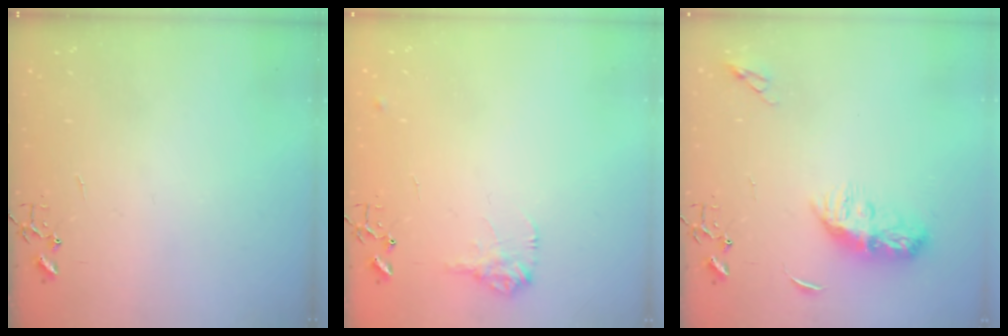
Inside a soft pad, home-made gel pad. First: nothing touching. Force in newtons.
{"total": 9.5, "press": 9.5, "slide": 0.4}
{"total": 9.8, "press": 9.8, "slide": 0.5}